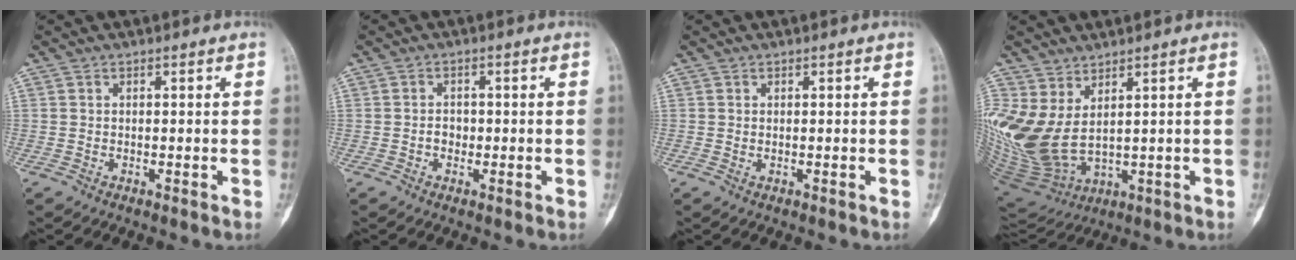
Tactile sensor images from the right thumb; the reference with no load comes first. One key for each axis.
{"total": 1.9, "fx": -0.4, "fy": 1.5, "fz": 1.0, "tx": -0.008, "ty": 0.006, "tz": -0.010}
{"total": 0.0}
{"total": 13.8, "fx": 3.7, "fy": 7.4, "fz": 11.0, "tx": -0.243, "ty": -0.035, "tz": 0.102}